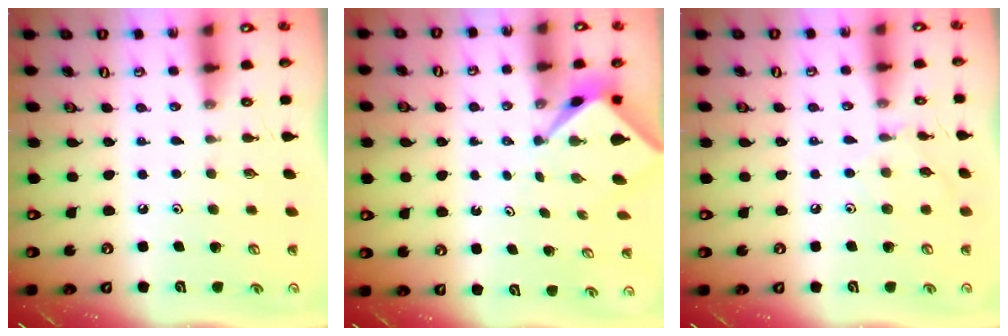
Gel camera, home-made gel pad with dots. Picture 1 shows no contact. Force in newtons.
{"total": 2.1, "press": 2.1, "slide": 0.3}
{"total": 6.2, "press": 6.1, "slide": 0.7}